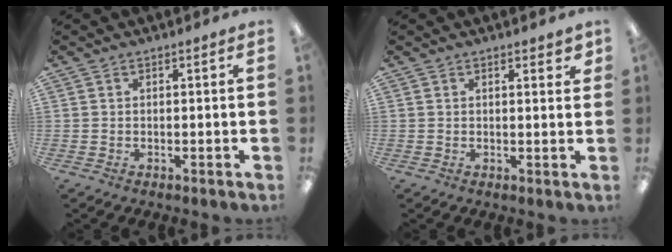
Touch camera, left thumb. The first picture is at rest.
{"total": 2.4, "force": [1.5, 0.8, 1.7], "torque": [-0.019, -0.003, 0.022]}